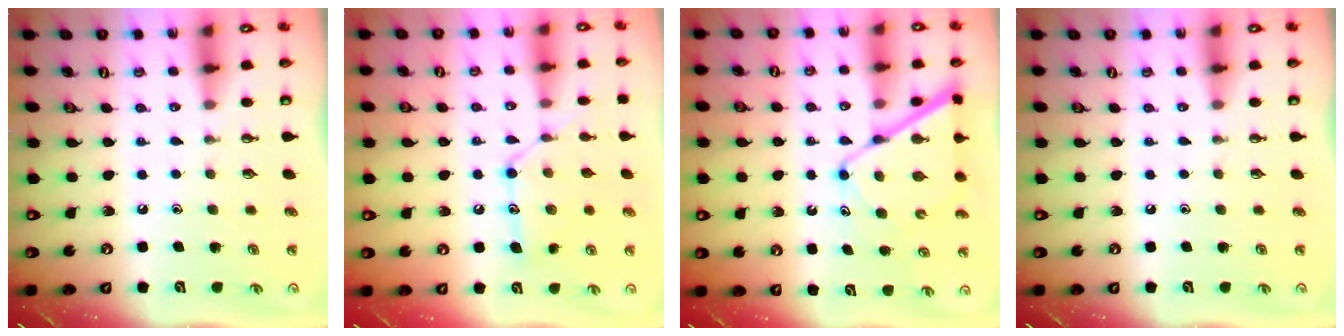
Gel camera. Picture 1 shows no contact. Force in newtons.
{"total": 13.8, "press": 13.7, "slide": 1.0}
{"total": 11.5, "press": 11.5, "slide": 1.0}
{"total": 0.0}